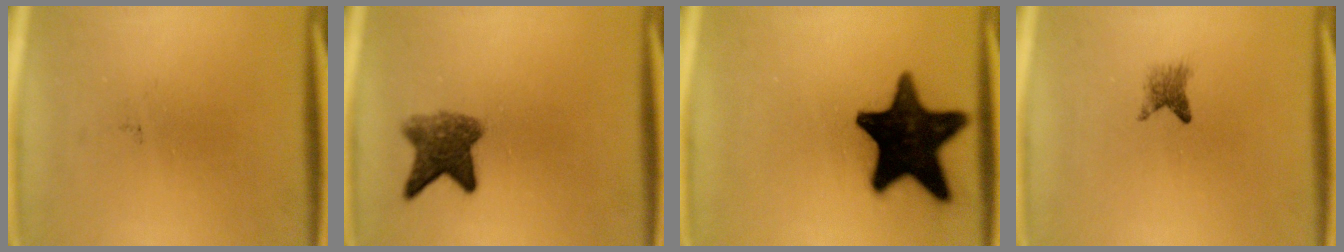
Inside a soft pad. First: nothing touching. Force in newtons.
{"total": 6.0}
{"total": 19.1}
{"total": 2.0}